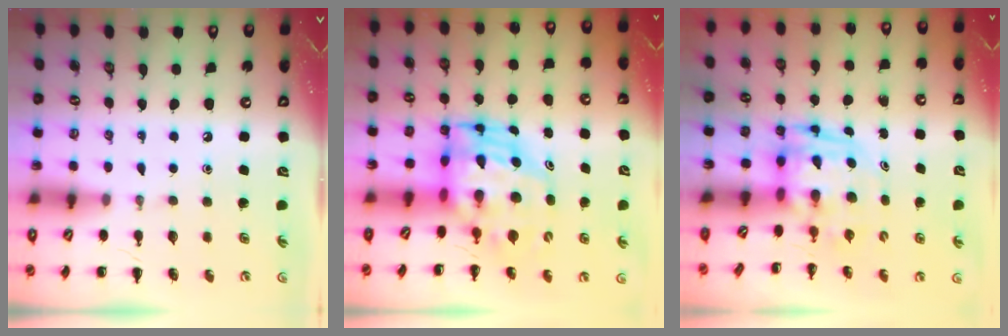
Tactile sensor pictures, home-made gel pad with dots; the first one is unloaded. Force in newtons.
{"total": 6.9, "press": 6.6, "slide": 1.9}
{"total": 3.2, "press": 3.1, "slide": 0.7}